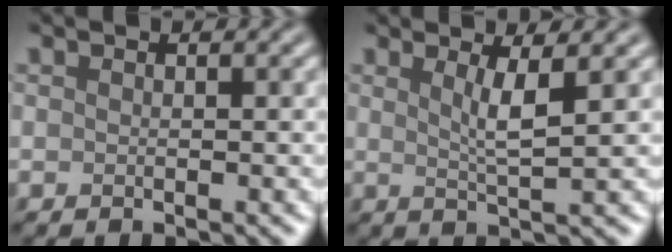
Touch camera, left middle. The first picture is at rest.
{"total": 2.8, "force": [1.0, 0.5, 2.6], "torque": [-0.040, -0.004, 0.017]}